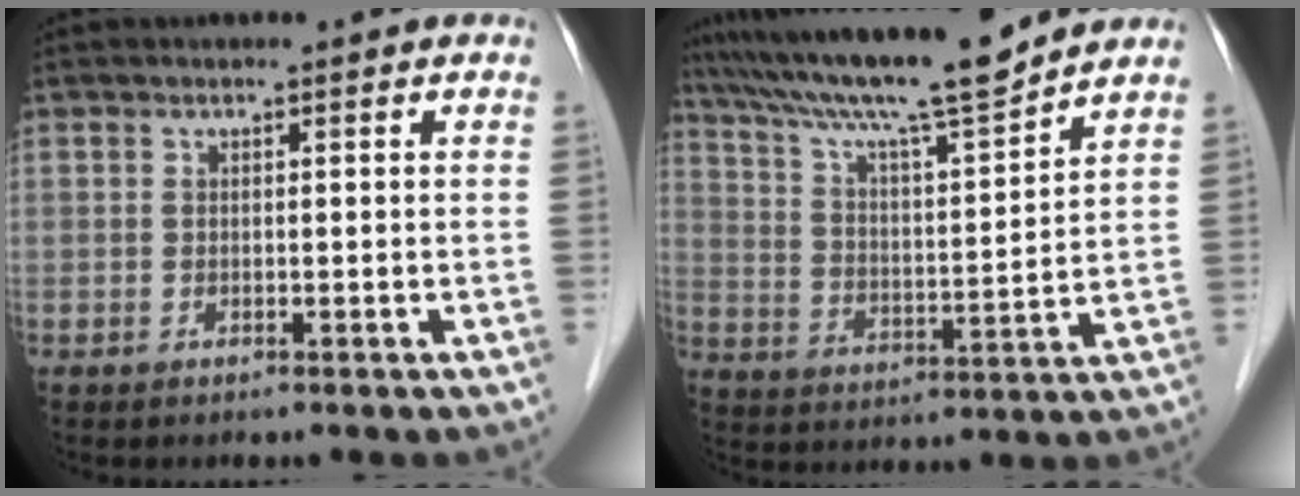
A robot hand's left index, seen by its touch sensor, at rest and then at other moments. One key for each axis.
{"total": 15.6, "fx": 13.6, "fy": -0.3, "fz": 7.7, "tx": -0.137, "ty": 0.003, "tz": 0.227}